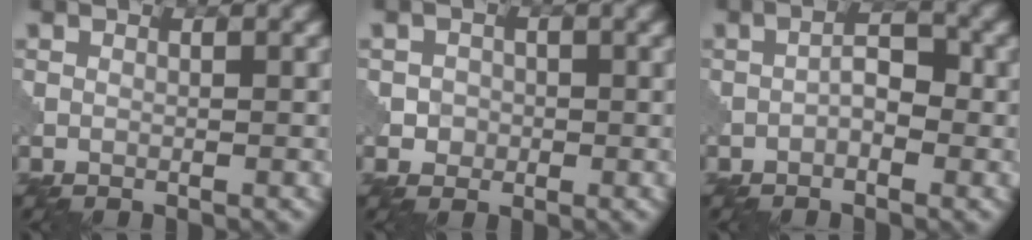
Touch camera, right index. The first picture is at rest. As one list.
[{"total": 1.9, "force": [-0.2, 1.8, 0.4], "torque": [0.009, 0.000, -0.008]}, {"total": 2.5, "force": [-0.7, 1.2, 2.0], "torque": [-0.033, 0.008, -0.019]}]